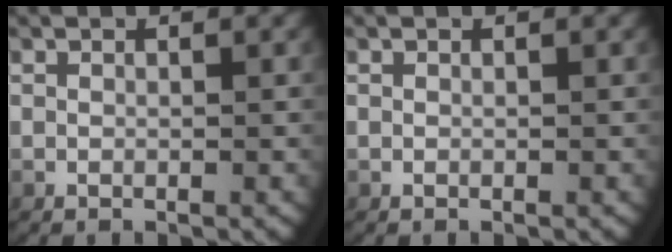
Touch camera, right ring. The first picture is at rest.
{"total": 0.0}